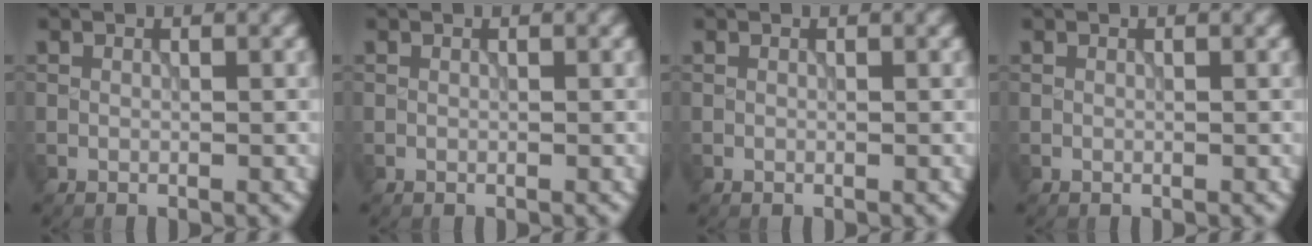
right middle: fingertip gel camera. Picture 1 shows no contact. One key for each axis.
{"total": 0.0}
{"total": 0.0}
{"total": 0.0}